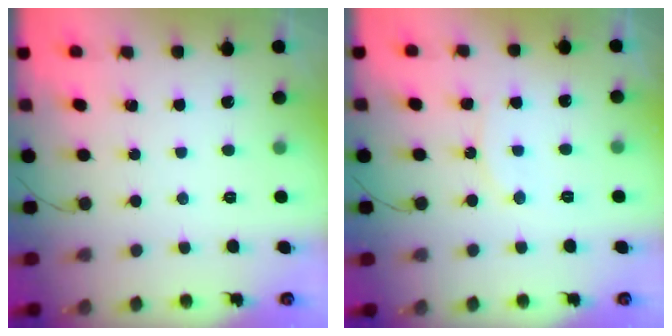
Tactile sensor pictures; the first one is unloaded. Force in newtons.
{"total": 7.3, "press": 6.9, "slide": 2.5}